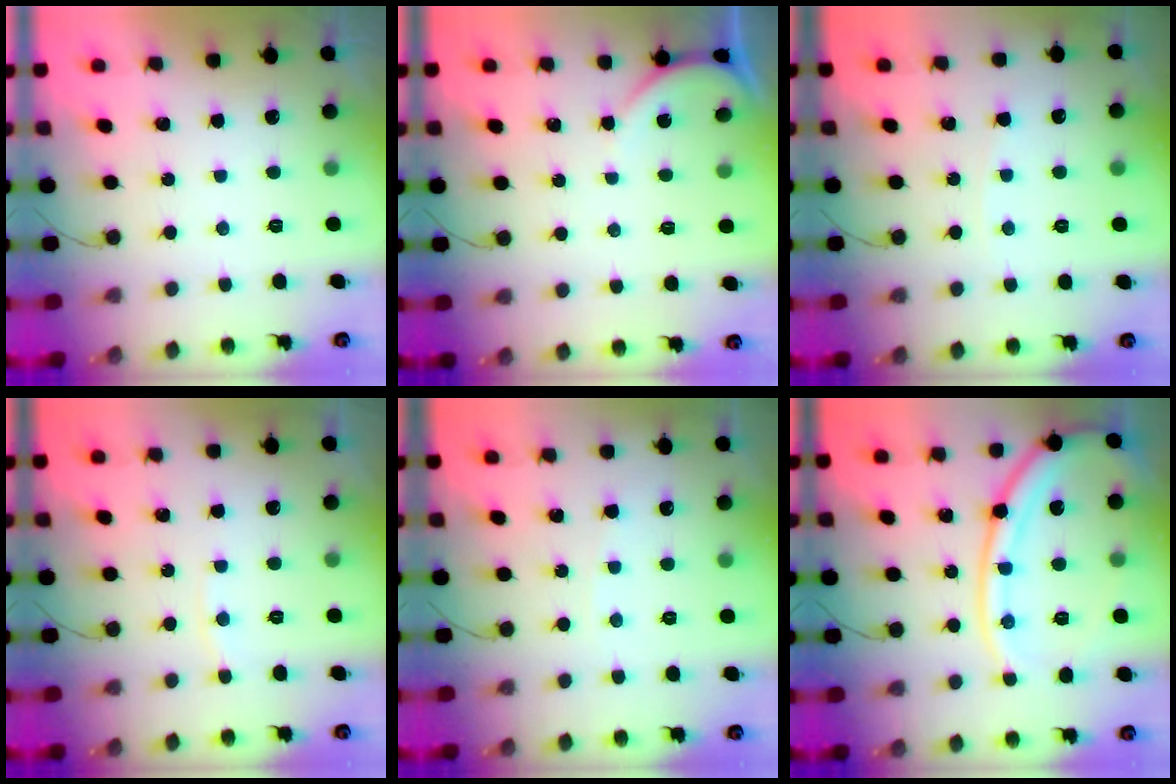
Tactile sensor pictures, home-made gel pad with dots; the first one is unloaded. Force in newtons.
{"total": 3.1, "press": 3.1, "slide": 0.2}
{"total": 2.3, "press": 2.3, "slide": 0.3}
{"total": 2.2, "press": 2.2, "slide": 0.3}
{"total": 1.8, "press": 1.8, "slide": 0.2}
{"total": 15.3, "press": 15.2, "slide": 1.7}